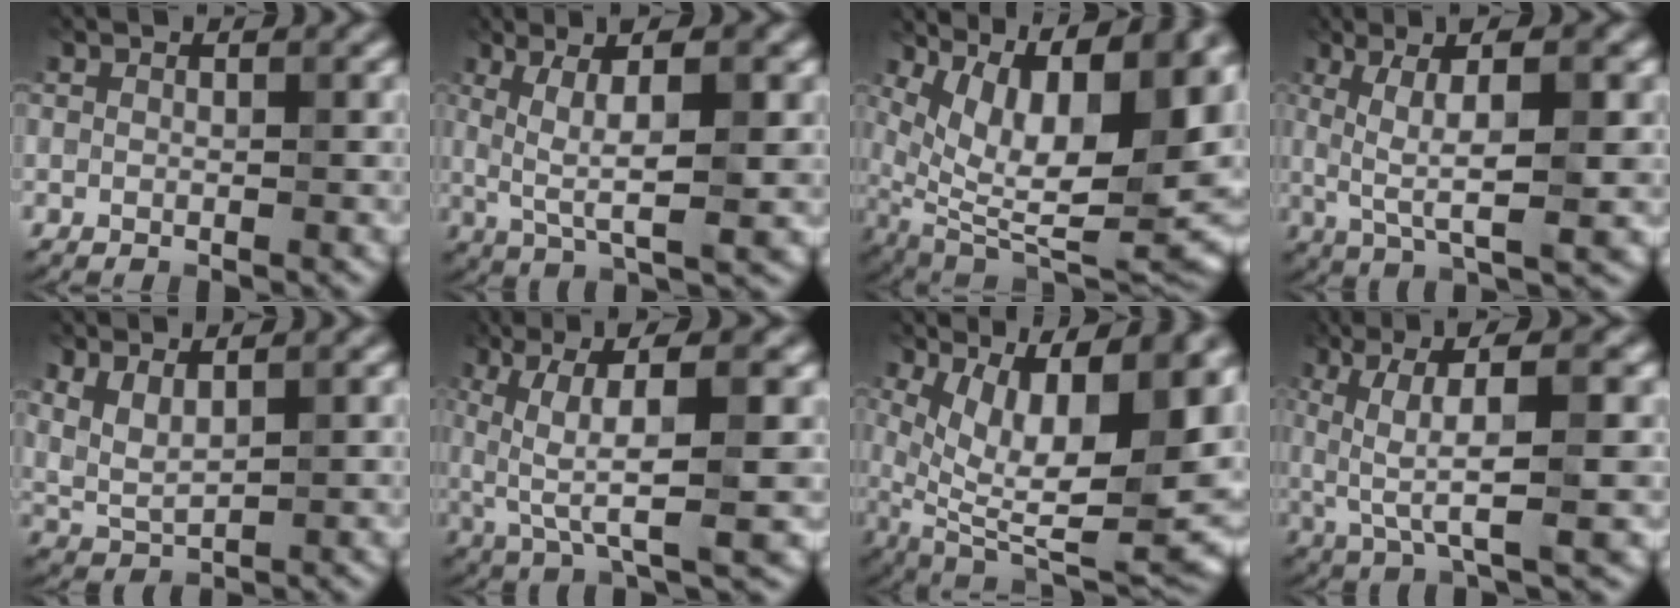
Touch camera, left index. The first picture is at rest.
{"total": 6.1, "force": [0.8, 1.3, 5.9], "torque": [-0.107, -0.001, 0.020]}
{"total": 15.0, "force": [5.1, 6.0, 12.8], "torque": [-0.194, 0.016, 0.102]}
{"total": 6.7, "force": [0.8, 1.5, 6.5], "torque": [-0.114, 0.001, 0.017]}
{"total": 2.5, "force": [1.4, 0.8, 1.9], "torque": [-0.058, -0.006, 0.036]}
{"total": 8.8, "force": [1.6, 2.4, 8.3], "torque": [-0.158, 0.001, 0.034]}
{"total": 13.7, "force": [3.1, 5.0, 12.3], "torque": [-0.191, -0.015, 0.072]}
{"total": 7.8, "force": [1.3, 2.0, 7.5], "torque": [-0.141, 0.003, 0.028]}